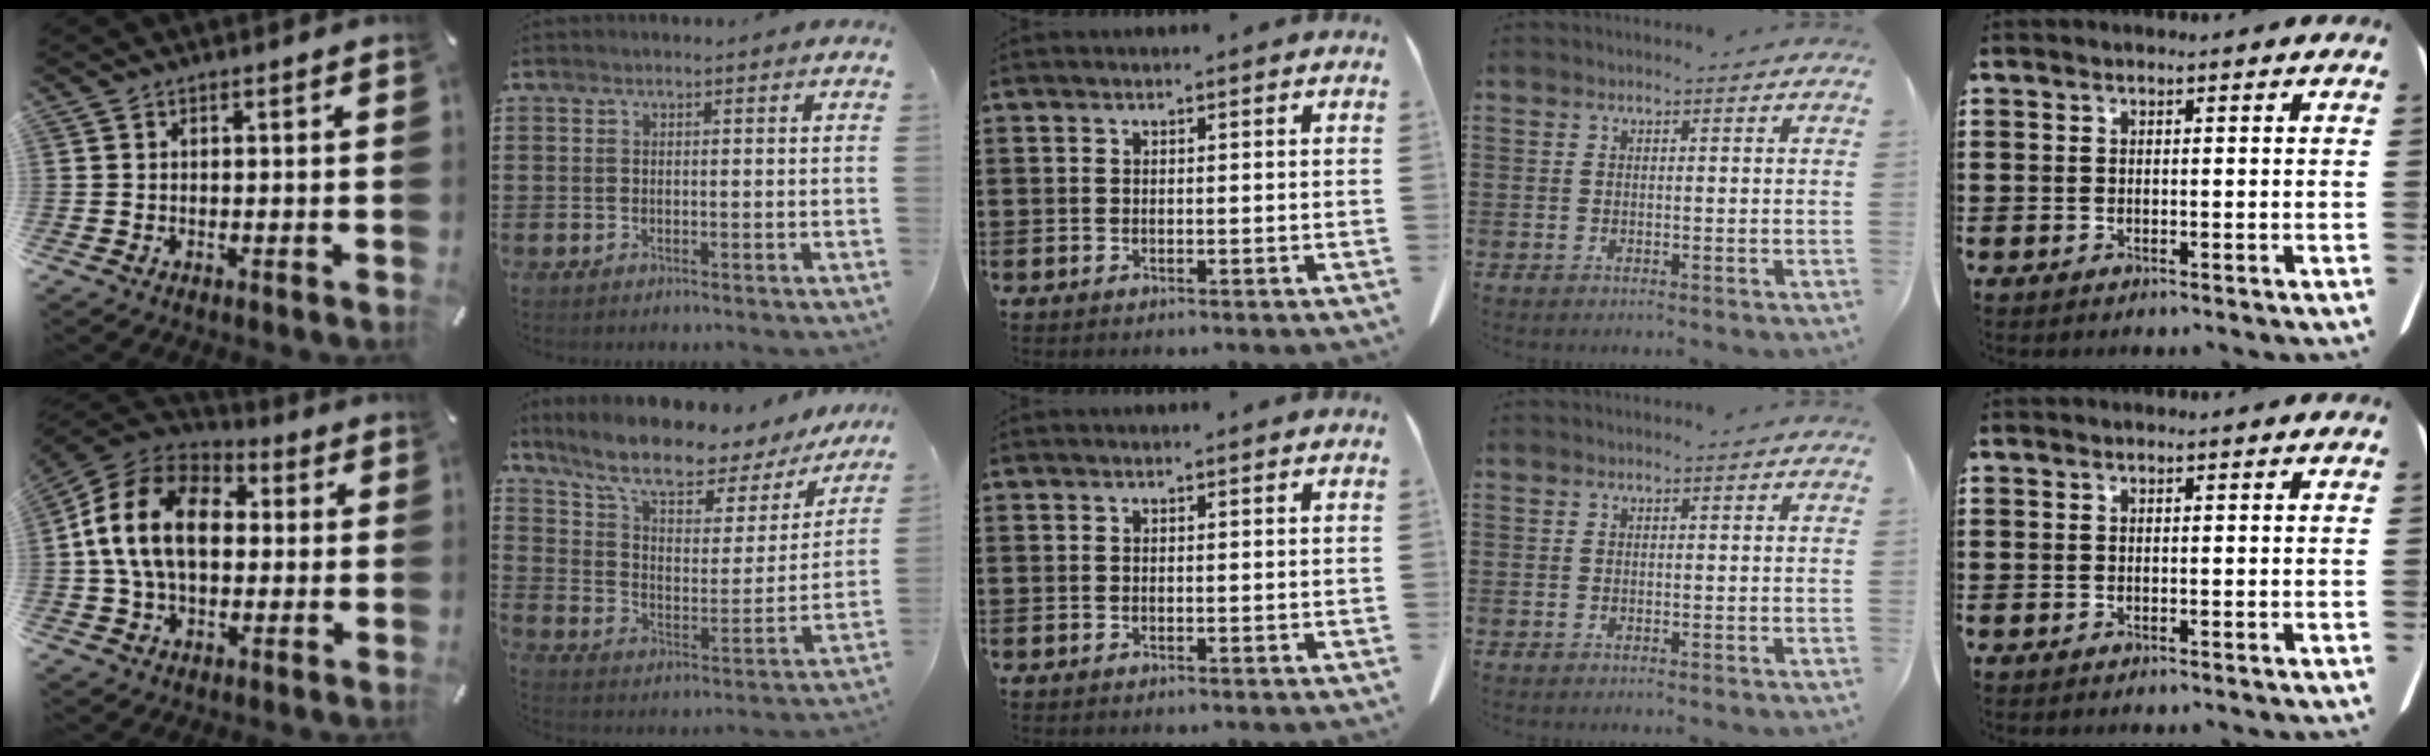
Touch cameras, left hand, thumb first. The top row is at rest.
{"thumb": {"total": 16.5, "force": [1.2, 11.9, 11.4], "torque": [-0.253, 0.019, 0.017]}, "index": {"total": 10.2, "force": [8.3, 2.4, 5.3], "torque": [-0.122, -0.055, 0.137]}}